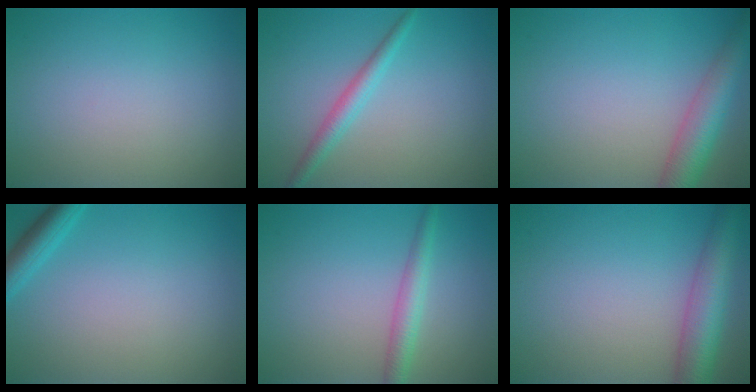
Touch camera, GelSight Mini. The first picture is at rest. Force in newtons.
{"total": 2.1, "press": 2.1, "slide": 0.0}
{"total": 5.0, "press": 5.0, "slide": 0.2}
{"total": 2.4, "press": 2.4, "slide": 0.2}
{"total": 2.4, "press": 2.4, "slide": 0.1}
{"total": 5.7, "press": 5.7, "slide": 0.2}